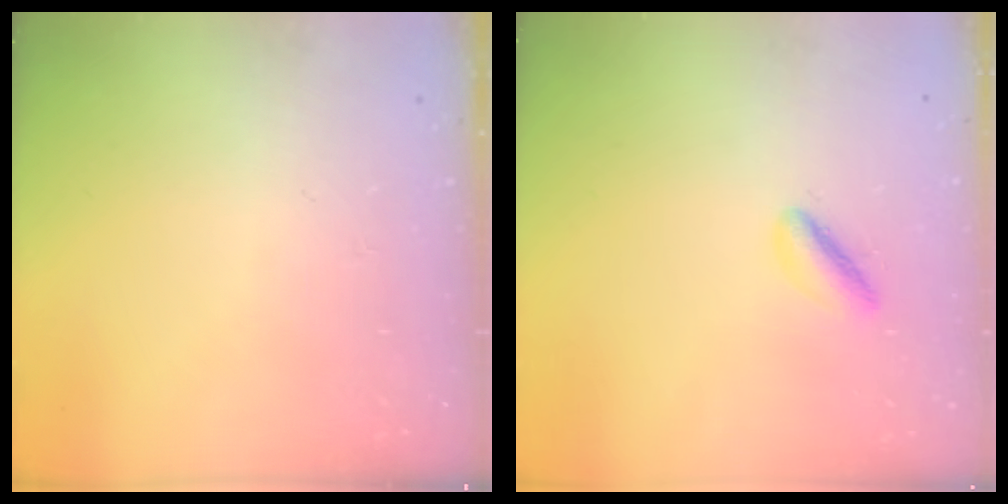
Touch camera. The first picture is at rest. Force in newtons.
{"total": 3.7, "press": 3.7, "slide": 0.5}